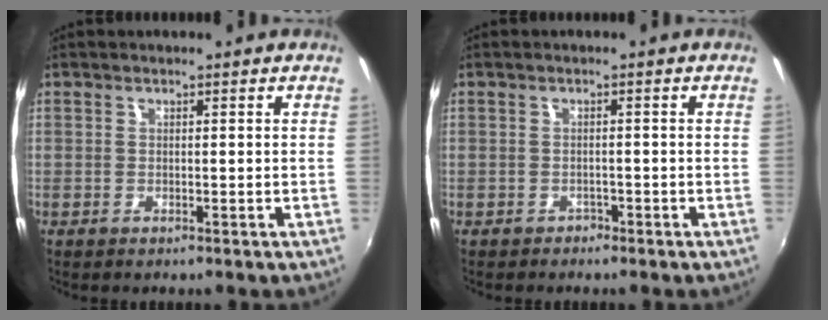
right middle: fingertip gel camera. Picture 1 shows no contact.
{"total": 1.6, "force": [-1.3, 0.9, 0.2], "torque": [-0.007, 0.000, -0.019]}